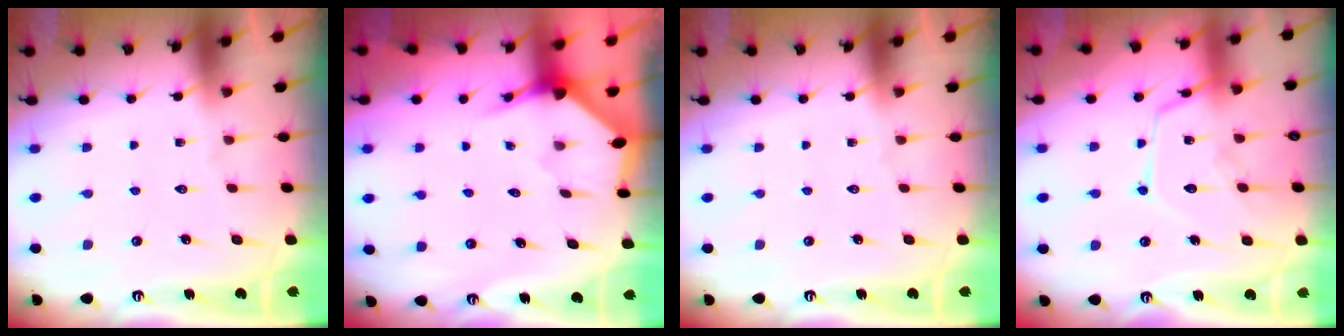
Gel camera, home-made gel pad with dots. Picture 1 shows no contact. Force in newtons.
{"total": 3.0, "press": 3.0, "slide": 0.3}
{"total": 0.0}
{"total": 14.3, "press": 14.2, "slide": 1.2}